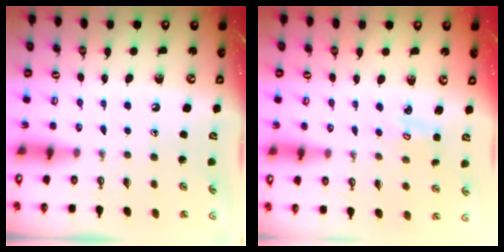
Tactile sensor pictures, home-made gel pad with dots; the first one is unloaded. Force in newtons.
{"total": 1.9, "press": 1.9, "slide": 0.2}